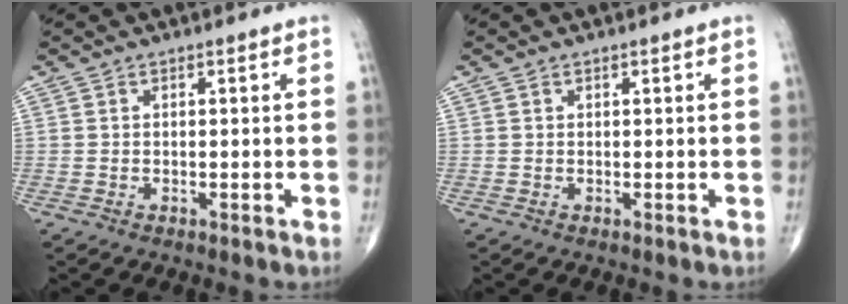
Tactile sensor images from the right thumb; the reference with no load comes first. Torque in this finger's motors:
{"motor_torque": [-0.18, 0.02, -0.16, -0.11, -0.01]}